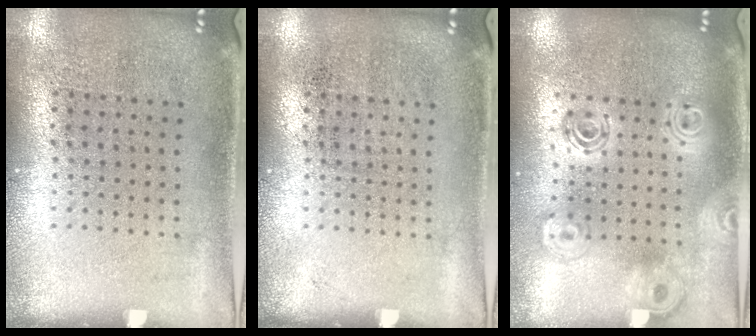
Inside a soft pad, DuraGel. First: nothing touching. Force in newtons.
{"total": 0.0}
{"total": 2.0, "press": 1.7, "slide": 1.2}